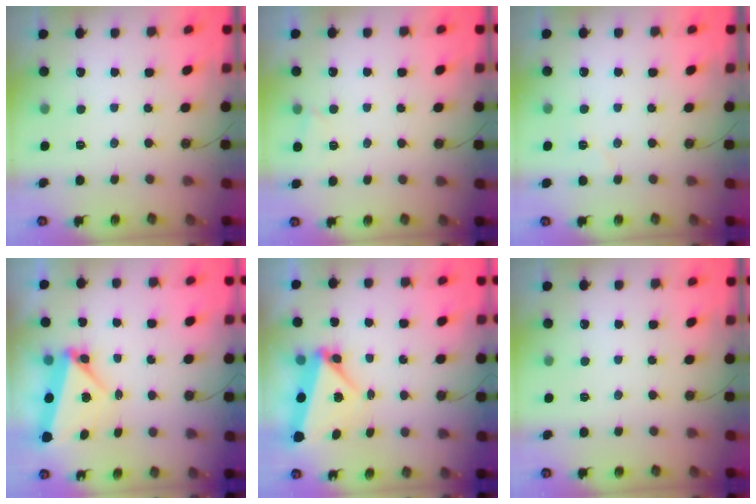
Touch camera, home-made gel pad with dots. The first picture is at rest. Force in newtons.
{"total": 1.7, "press": 1.6, "slide": 0.4}
{"total": 5.0, "press": 4.4, "slide": 2.3}
{"total": 6.1, "press": 5.2, "slide": 3.2}
{"total": 5.0, "press": 4.8, "slide": 1.6}
{"total": 0.0}